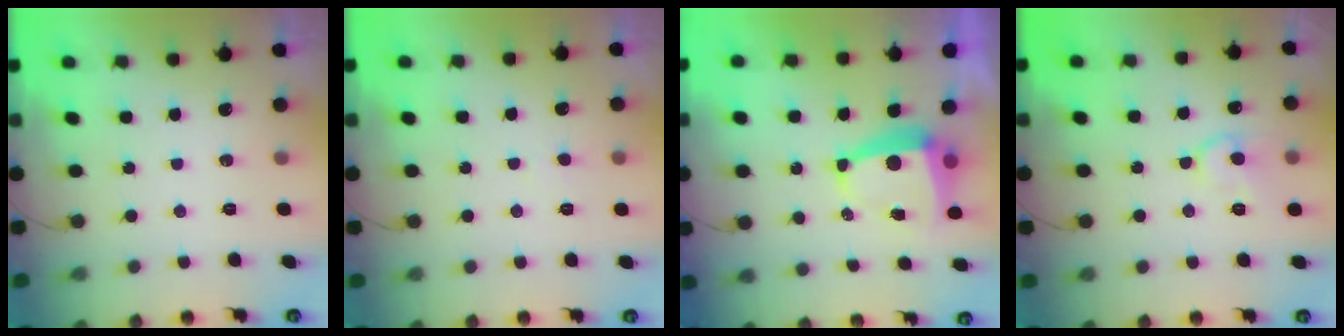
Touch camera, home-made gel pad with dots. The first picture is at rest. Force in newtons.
{"total": 2.3, "press": 2.3, "slide": 0.2}
{"total": 6.9, "press": 6.8, "slide": 0.7}
{"total": 9.7, "press": 9.7, "slide": 1.0}